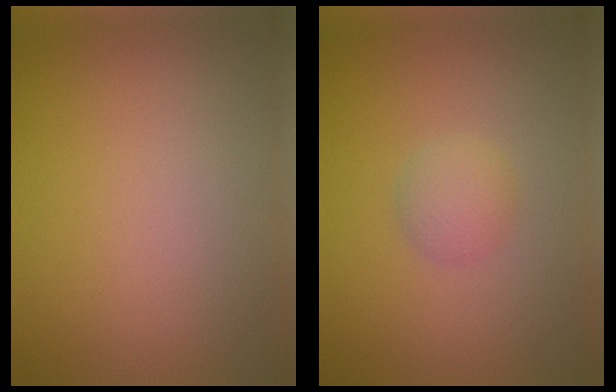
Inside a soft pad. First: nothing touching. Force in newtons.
{"total": 1.8, "press": 1.8, "slide": 0.1}